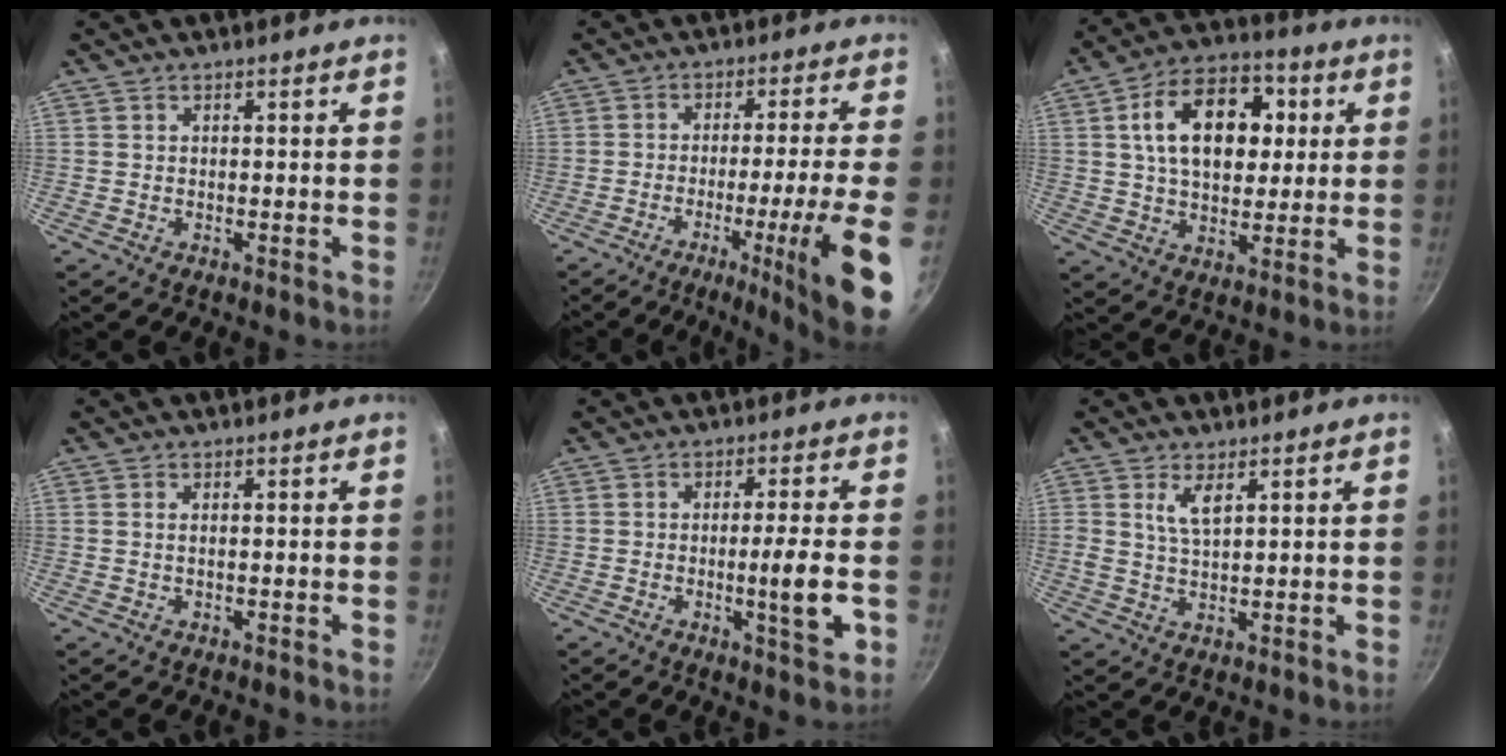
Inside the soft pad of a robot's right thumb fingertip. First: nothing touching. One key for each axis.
{"total": 15.2, "fx": -5.5, "fy": 0.2, "fz": 14.1, "tx": -0.200, "ty": 0.016, "tz": -0.077}
{"total": 17.4, "fx": 3.8, "fy": 11.3, "fz": 12.7, "tx": -0.165, "ty": 0.011, "tz": 0.051}
{"total": 0.8, "fx": 0.2, "fy": 0.3, "fz": 0.7, "tx": -0.015, "ty": 0.000, "tz": 0.002}
{"total": 7.5, "fx": -1.6, "fy": 0.3, "fz": 7.3, "tx": -0.116, "ty": 0.002, "tz": -0.026}
{"total": 4.2, "fx": 2.0, "fy": 1.6, "fz": 3.3, "tx": -0.062, "ty": -0.015, "tz": 0.041}